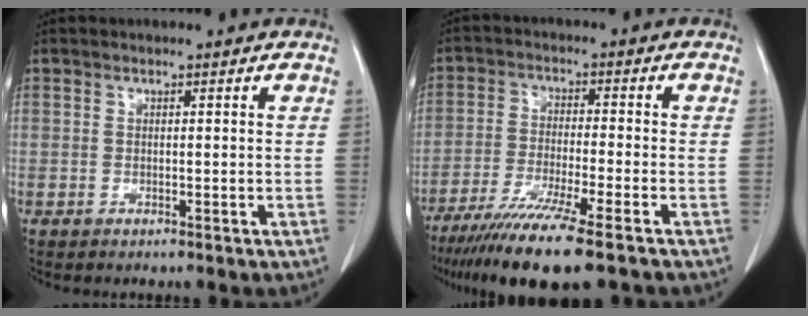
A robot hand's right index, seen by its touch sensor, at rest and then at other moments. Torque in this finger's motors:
{"motor_torque": [1.08, -1.06, 0.73, 0.21]}